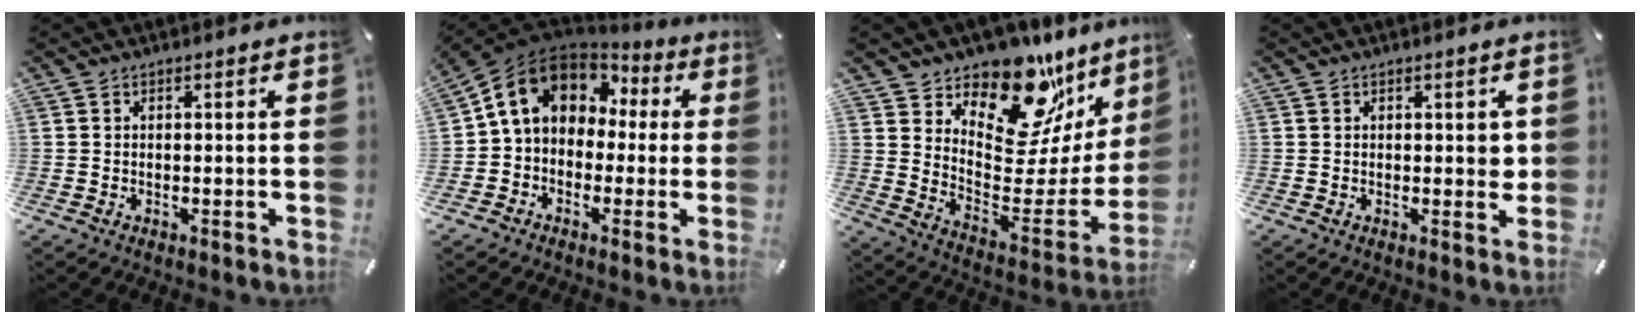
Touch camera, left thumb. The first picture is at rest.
{"total": 11.4, "force": [2.8, 9.4, 5.9], "torque": [-0.131, -0.002, 0.049]}
{"total": 18.7, "force": [14.3, 9.9, 6.6], "torque": [-0.077, -0.125, 0.239]}
{"total": 1.9, "force": [0.4, 1.2, 1.4], "torque": [-0.004, -0.005, 0.001]}